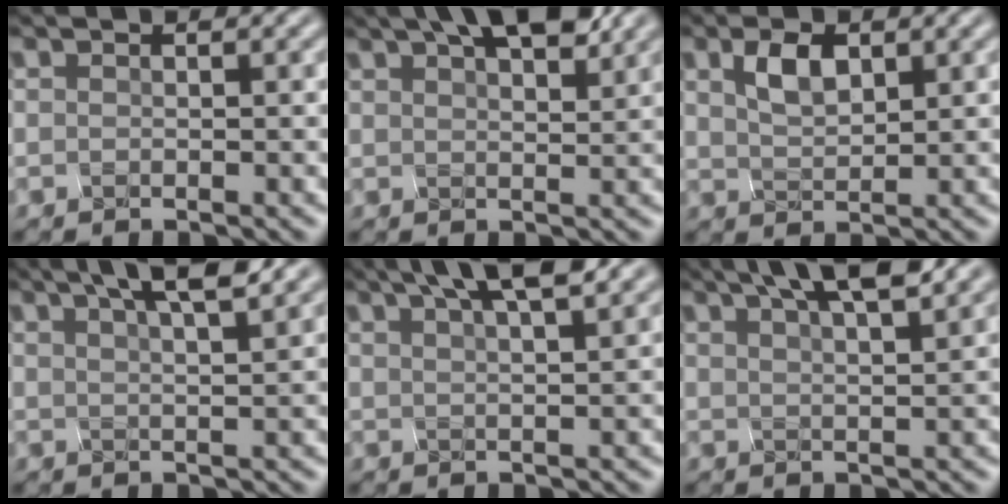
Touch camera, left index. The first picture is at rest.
{"total": 5.6, "force": [4.1, 1.1, 3.7], "torque": [-0.043, 0.020, 0.066]}
{"total": 0.9, "force": [0.8, 0.4, 0.4], "torque": [-0.032, 0.001, 0.037]}
{"total": 5.1, "force": [3.8, 0.5, 3.5], "torque": [-0.038, 0.021, 0.056]}
{"total": 5.0, "force": [3.8, 0.3, 3.2], "torque": [-0.039, 0.020, 0.063]}
{"total": 5.9, "force": [4.4, 0.7, 3.8], "torque": [-0.043, 0.022, 0.066]}